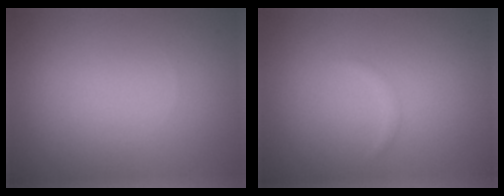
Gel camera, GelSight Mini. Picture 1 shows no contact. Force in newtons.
{"total": 0.6, "press": 0.6, "slide": 0.1}